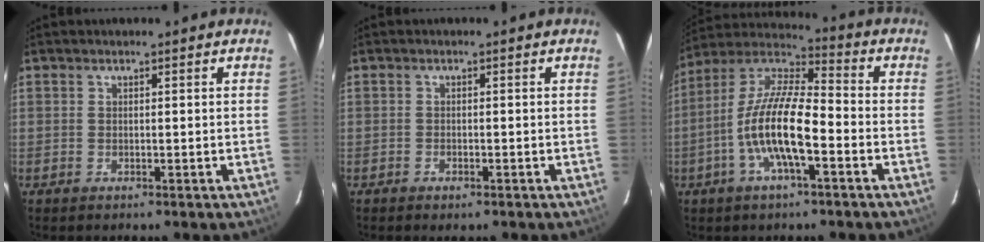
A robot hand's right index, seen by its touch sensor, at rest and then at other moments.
{"total": 1.4, "force": [-1.0, 0.7, 0.7], "torque": [-0.017, -0.002, -0.018]}
{"total": 14.0, "force": [-4.7, 3.8, 12.7], "torque": [-0.250, -0.002, -0.094]}